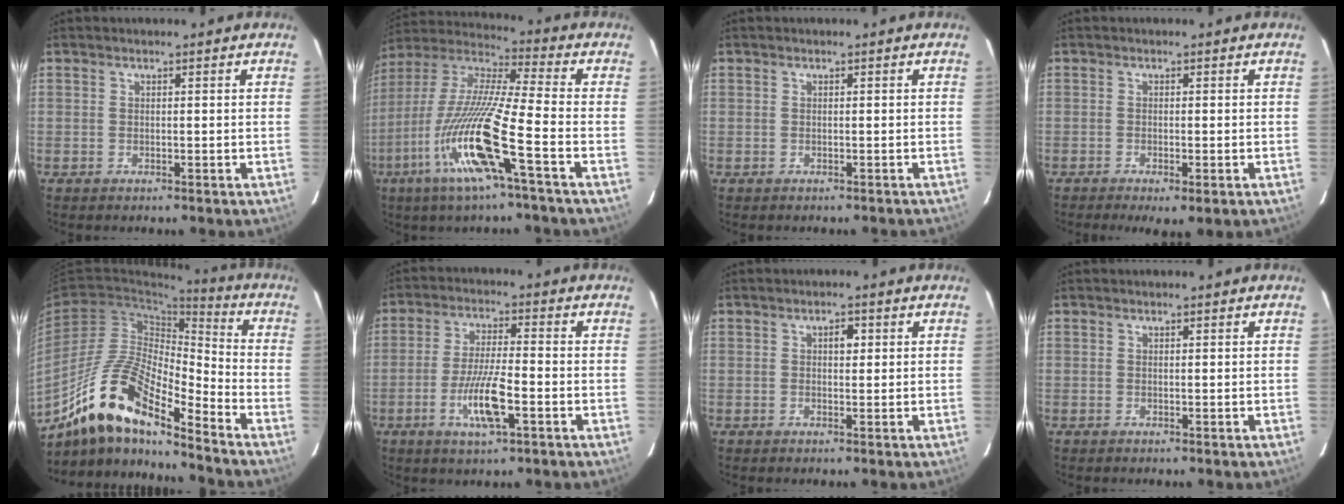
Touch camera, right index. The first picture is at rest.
{"total": 17.3, "force": [-6.9, 0.2, 15.9], "torque": [-0.336, -0.017, -0.140]}
{"total": 1.8, "force": [-1.6, 0.9, 0.2], "torque": [0.002, 0.002, -0.021]}
{"total": 4.2, "force": [-2.5, 1.0, 3.2], "torque": [-0.046, -0.013, -0.034]}
{"total": 15.5, "force": [-11.7, 3.3, 9.6], "torque": [-0.181, 0.014, -0.212]}
{"total": 8.6, "force": [-3.1, 1.2, 7.9], "torque": [-0.152, -0.007, -0.057]}
{"total": 1.9, "force": [0.6, 1.0, 1.6], "torque": [-0.025, 0.005, 0.008]}
{"total": 0.0}